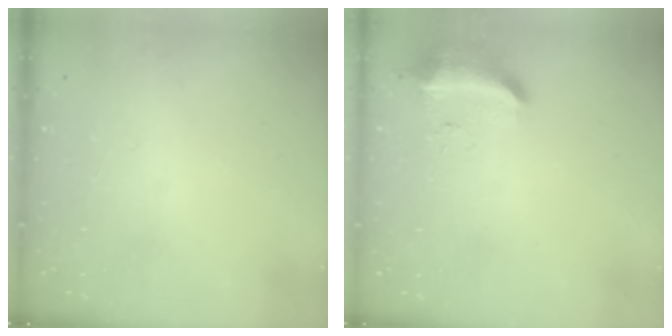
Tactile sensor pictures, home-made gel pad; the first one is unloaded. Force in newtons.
{"total": 8.9, "press": 8.8, "slide": 1.6}